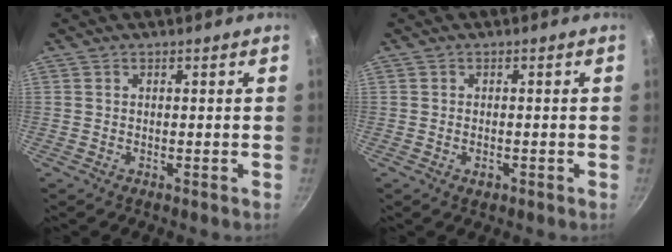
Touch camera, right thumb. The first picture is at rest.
{"total": 1.6, "force": [-0.7, 1.0, 1.1], "torque": [-0.018, 0.002, -0.013]}